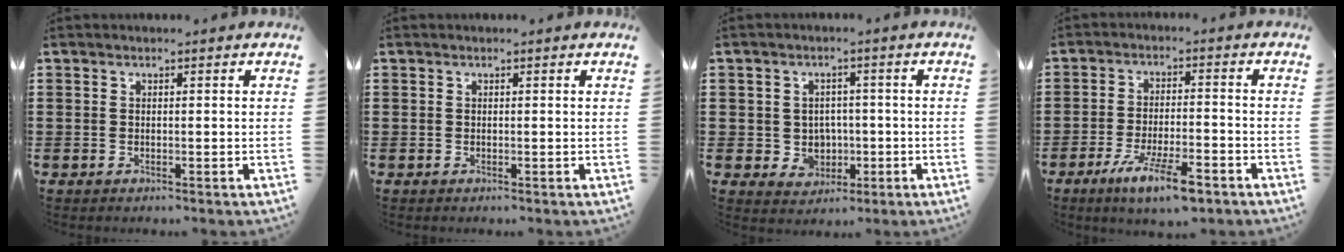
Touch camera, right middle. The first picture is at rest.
{"total": 0.0}
{"total": 4.1, "force": [-0.1, 4.1, 0.5], "torque": [-0.021, 0.002, -0.004]}
{"total": 8.0, "force": [-4.8, 1.8, 6.1], "torque": [-0.119, -0.004, -0.086]}